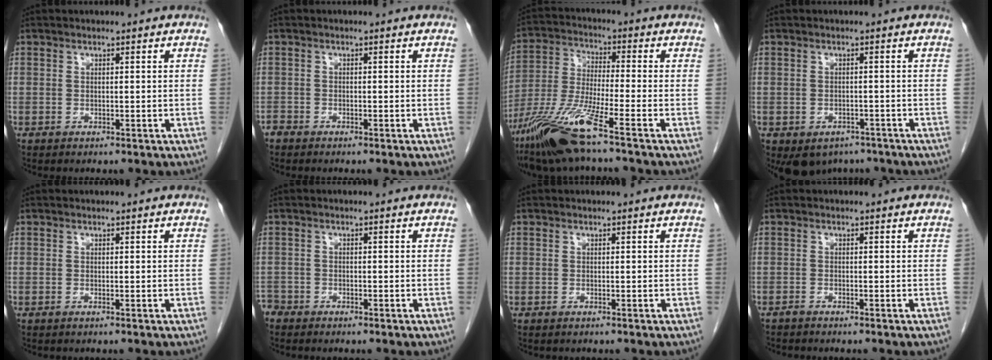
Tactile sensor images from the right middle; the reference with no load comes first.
{"total": 1.1, "force": [-1.0, 0.5, 0.2], "torque": [-0.006, 0.001, -0.021]}
{"total": 11.9, "force": [-7.8, -0.1, 9.1], "torque": [-0.195, -0.031, -0.153]}
{"total": 6.8, "force": [-4.6, 4.6, 1.8], "torque": [-0.024, 0.006, -0.059]}
{"total": 0.0}
{"total": 2.2, "force": [-2.0, 1.0, 0.0], "torque": [-0.004, 0.001, -0.037]}
{"total": 0.0}
{"total": 0.8, "force": [-0.8, 0.1, 0.0], "torque": [-0.007, -0.001, -0.016]}